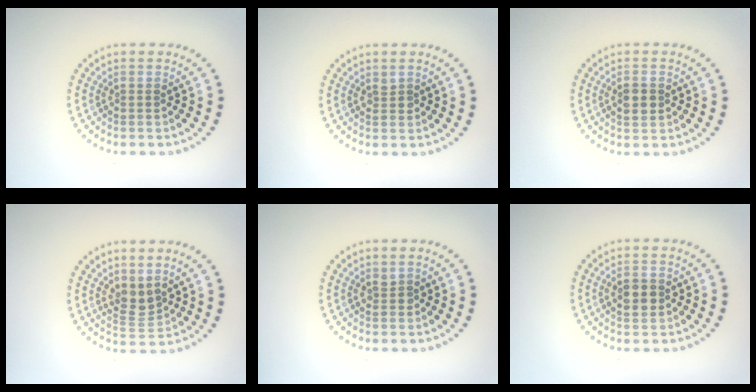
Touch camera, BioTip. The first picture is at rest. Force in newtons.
{"total": 0.7, "press": 0.6, "slide": 0.1}
{"total": 2.0, "press": 2.0, "slide": 0.1}
{"total": 2.1, "press": 1.7, "slide": 1.2}
{"total": 0.6, "press": 0.6, "slide": 0.2}
{"total": 2.9, "press": 2.9, "slide": 0.1}